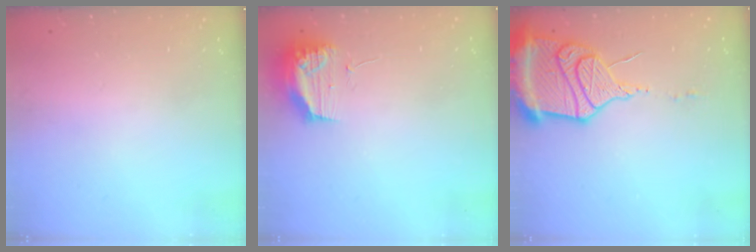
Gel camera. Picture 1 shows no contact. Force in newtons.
{"total": 11.5, "press": 11.5, "slide": 0.7}
{"total": 17.6, "press": 17.4, "slide": 2.2}